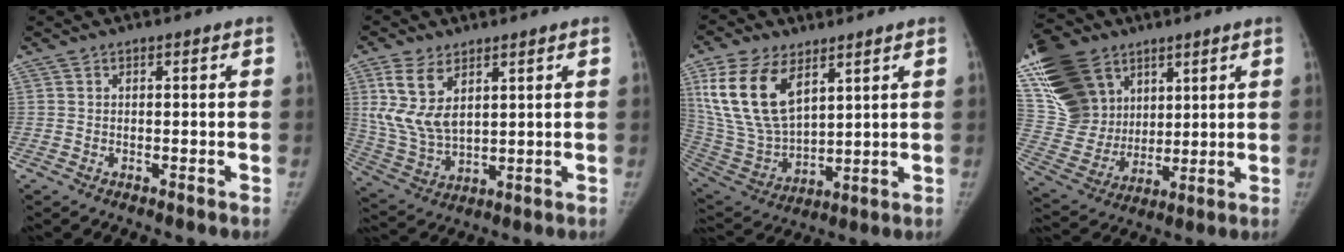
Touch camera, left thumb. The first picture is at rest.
{"total": 11.3, "force": [4.8, 6.2, 8.2], "torque": [-0.164, -0.017, 0.110]}
{"total": 17.8, "force": [8.3, 9.8, 12.4], "torque": [-0.228, -0.030, 0.174]}
{"total": 23.6, "force": [11.6, 17.1, 11.3], "torque": [-0.232, -0.006, 0.236]}